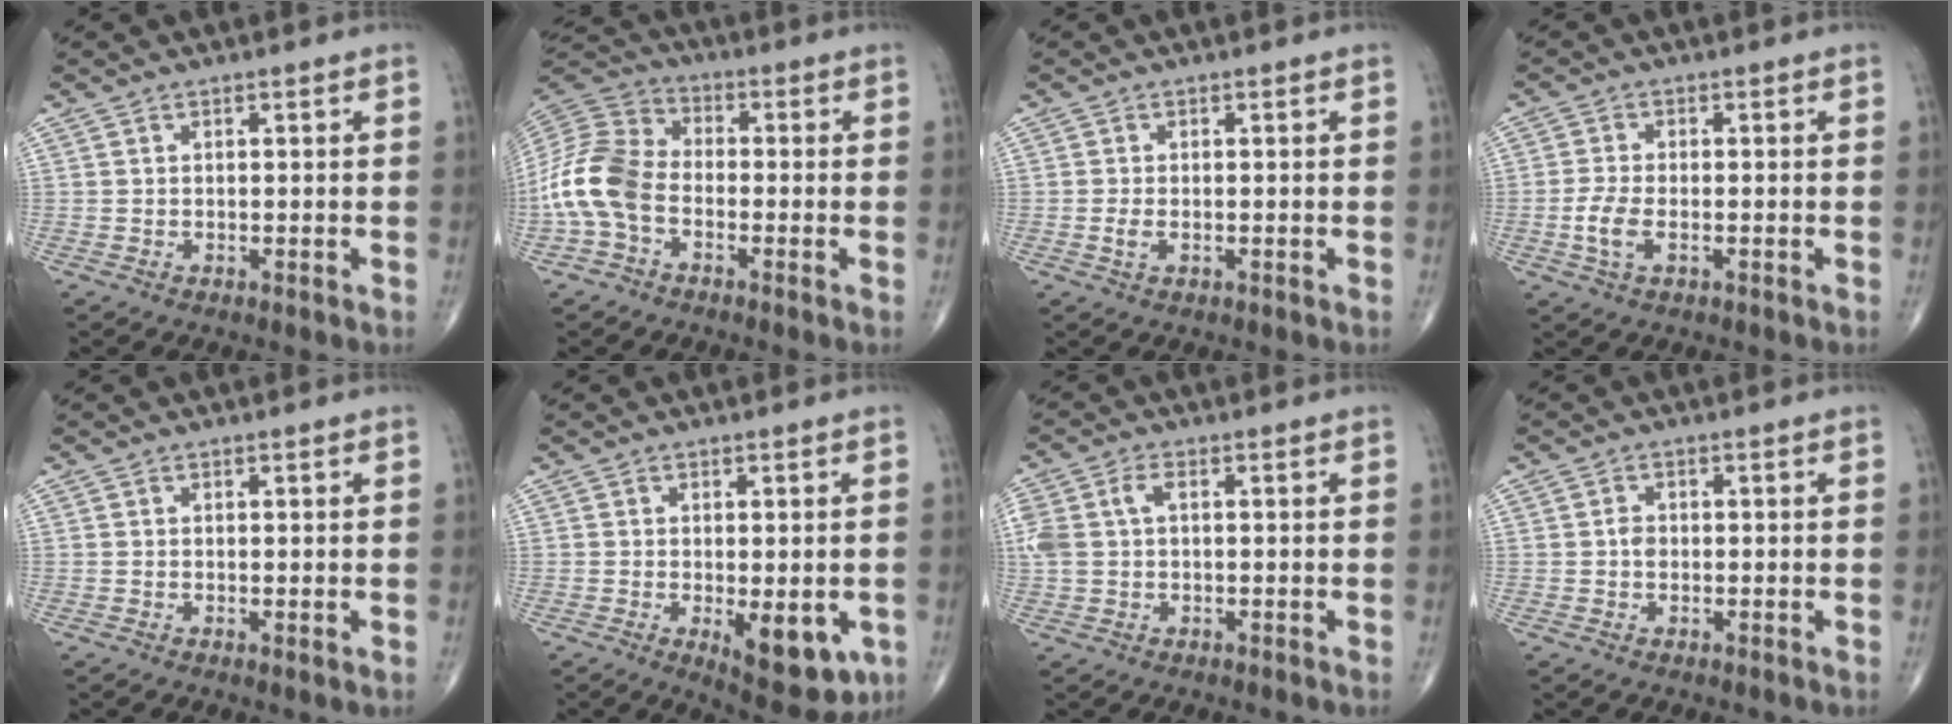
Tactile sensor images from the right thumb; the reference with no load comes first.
{"total": 12.8, "force": [-3.5, 8.5, 8.9], "torque": [-0.184, 0.036, -0.081]}
{"total": 1.9, "force": [-0.4, 1.0, 1.5], "torque": [-0.035, -0.002, -0.009]}
{"total": 4.5, "force": [-1.2, 2.2, 3.8], "torque": [-0.089, 0.003, -0.025]}
{"total": 0.7, "force": [0.0, 0.3, 0.6], "torque": [-0.014, -0.004, -0.002]}
{"total": 10.3, "force": [-3.1, 4.5, 8.7], "torque": [-0.096, -0.014, -0.034]}
{"total": 5.8, "force": [0.8, 3.5, 4.5], "torque": [-0.126, 0.023, 0.016]}
{"total": 1.6, "force": [-0.2, 1.3, 0.9], "torque": [-0.009, 0.004, -0.006]}